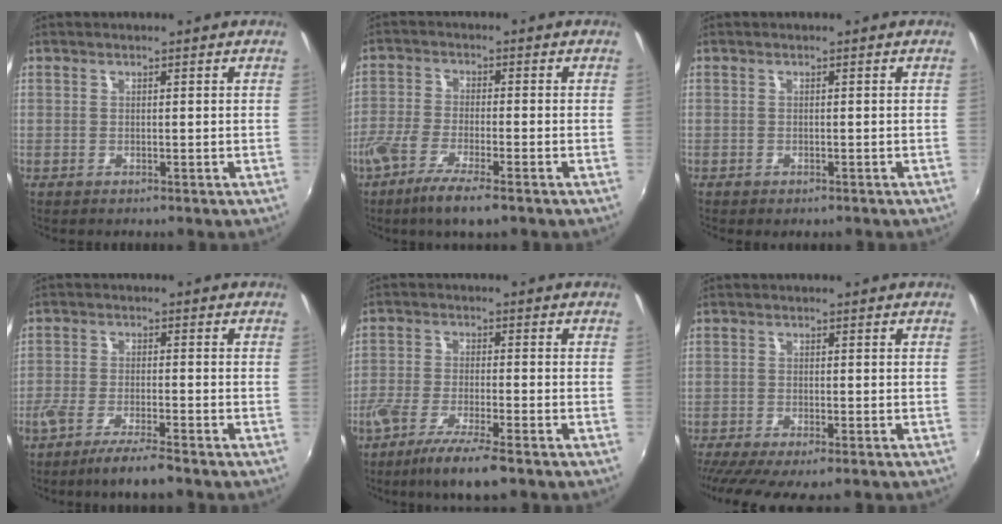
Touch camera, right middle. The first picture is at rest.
{"total": 7.5, "force": [-4.9, 1.3, 5.6], "torque": [-0.129, -0.016, -0.098]}
{"total": 0.9, "force": [-0.7, 0.3, 0.5], "torque": [-0.011, -0.004, -0.010]}
{"total": 7.0, "force": [-5.6, 0.3, 4.2], "torque": [-0.095, -0.019, -0.101]}
{"total": 9.3, "force": [-6.5, 1.2, 6.6], "torque": [-0.145, -0.023, -0.121]}
{"total": 7.9, "force": [-6.2, 1.0, 4.8], "torque": [-0.108, -0.038, -0.101]}